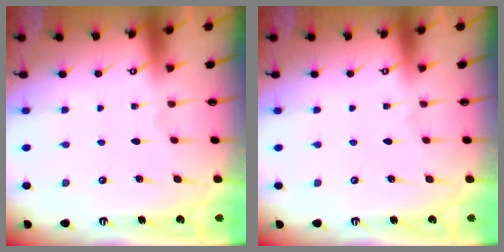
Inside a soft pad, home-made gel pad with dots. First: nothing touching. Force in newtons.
{"total": 0.0}